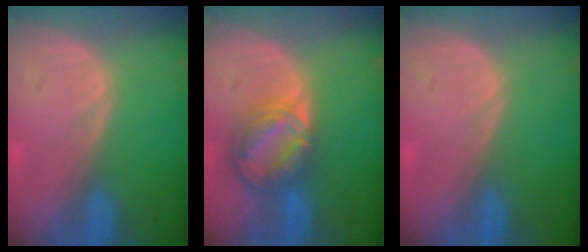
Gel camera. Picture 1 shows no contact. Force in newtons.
{"total": 8.5, "press": 7.1, "slide": 4.7}
{"total": 0.0}